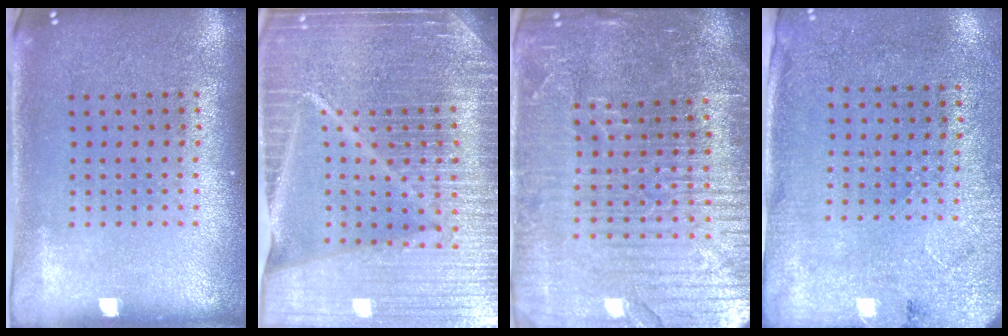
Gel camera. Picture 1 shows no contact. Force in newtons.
{"total": 6.8, "press": 5.8, "slide": 3.5}
{"total": 5.4, "press": 4.9, "slide": 2.3}
{"total": 2.7, "press": 2.2, "slide": 1.5}